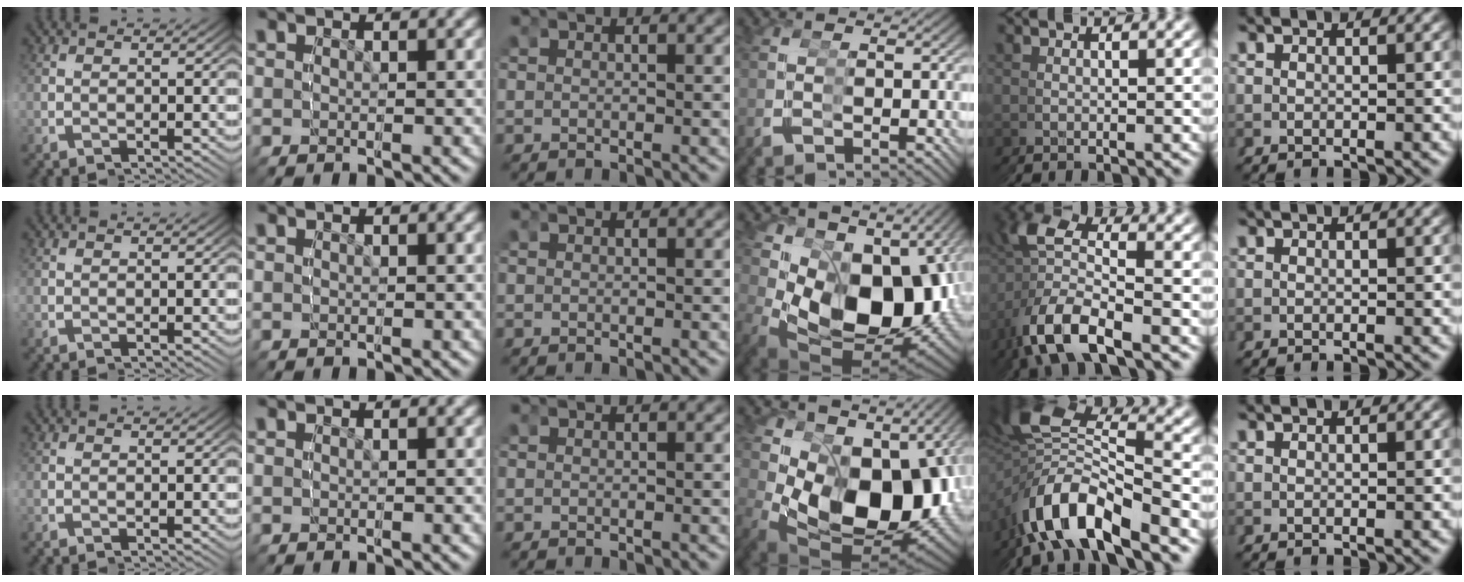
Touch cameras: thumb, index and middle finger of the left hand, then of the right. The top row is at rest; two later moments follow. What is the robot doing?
{"motion": "grasp_and_lifting", "object": "glasses"}